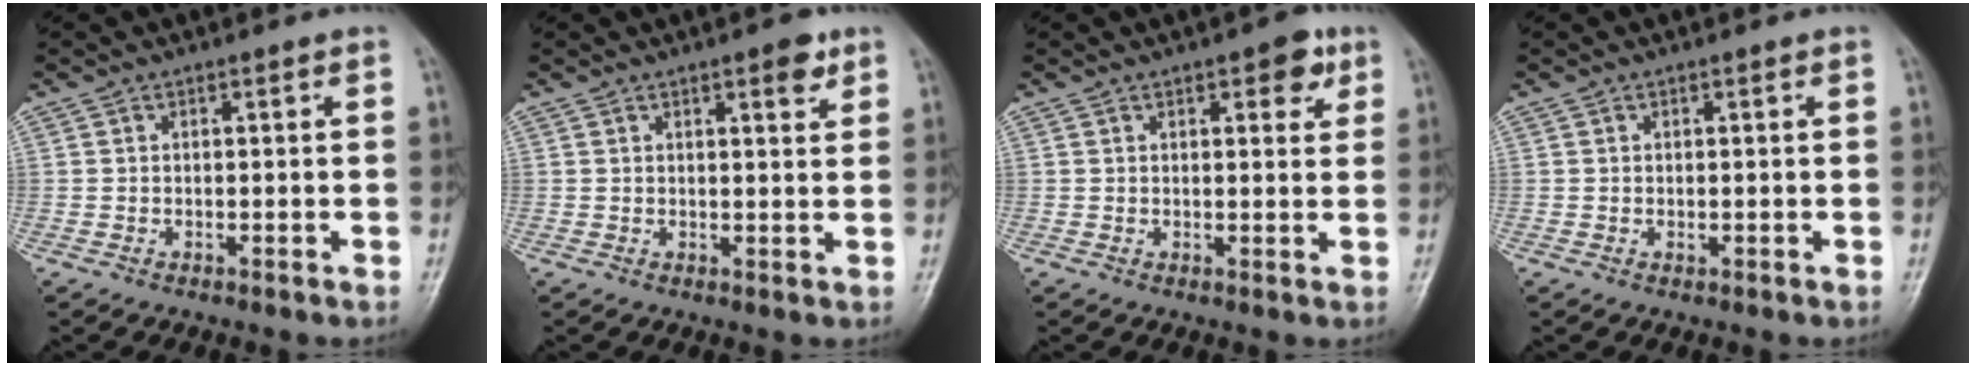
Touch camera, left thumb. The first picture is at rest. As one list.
[{"total": 3.6, "force": [2.2, 1.1, 2.7], "torque": [-0.028, -0.010, 0.027]}, {"total": 4.6, "force": [2.4, 2.0, 3.4], "torque": [-0.026, -0.006, 0.024]}, {"total": 0.6, "force": [0.1, 0.3, 0.6], "torque": [-0.008, 0.001, 0.005]}]